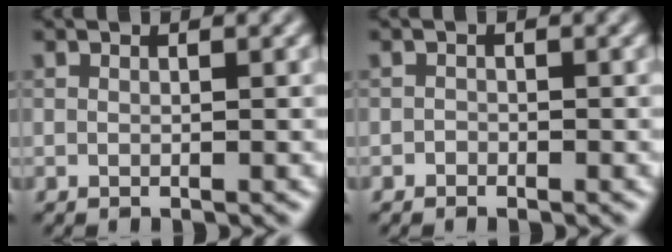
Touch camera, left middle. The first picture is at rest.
{"total": 0.5, "force": [-0.3, 0.4, 0.0], "torque": [0.004, -0.002, -0.007]}